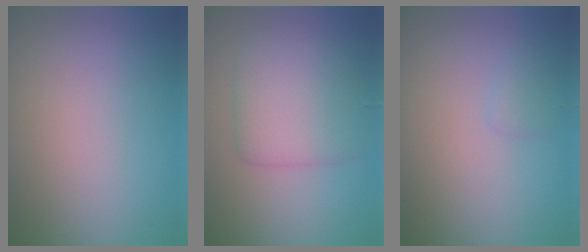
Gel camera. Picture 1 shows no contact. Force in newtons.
{"total": 4.6, "press": 4.6, "slide": 0.1}
{"total": 0.8, "press": 0.7, "slide": 0.1}